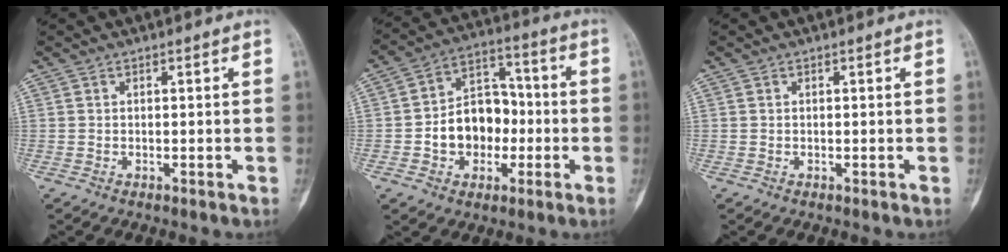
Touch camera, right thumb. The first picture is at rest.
{"total": 13.1, "force": [-2.2, 10.0, 8.2], "torque": [-0.081, 0.044, -0.039]}
{"total": 0.0}